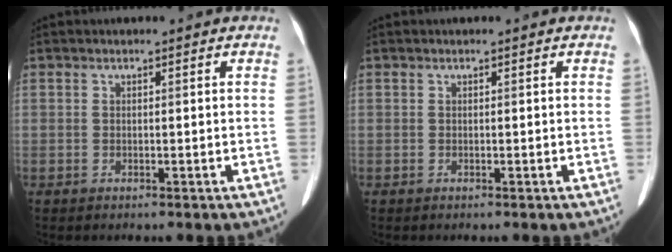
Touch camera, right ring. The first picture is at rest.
{"total": 0.0}